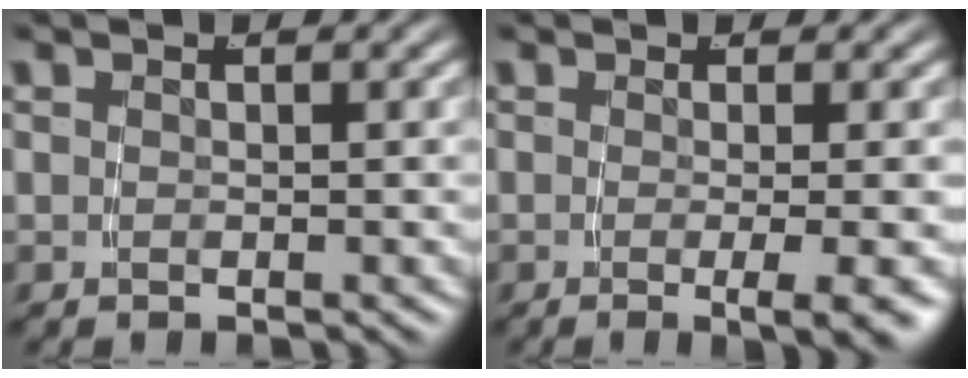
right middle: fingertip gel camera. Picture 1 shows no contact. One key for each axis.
{"total": 4.2, "fx": -2.2, "fy": 0.1, "fz": 3.6, "tx": -0.037, "ty": -0.010, "tz": -0.031}